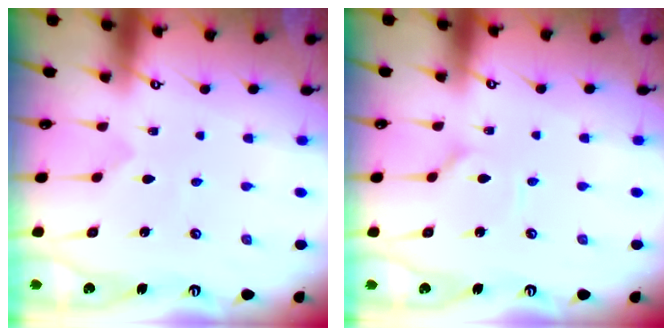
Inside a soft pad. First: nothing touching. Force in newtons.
{"total": 1.2, "press": 1.2, "slide": 0.1}